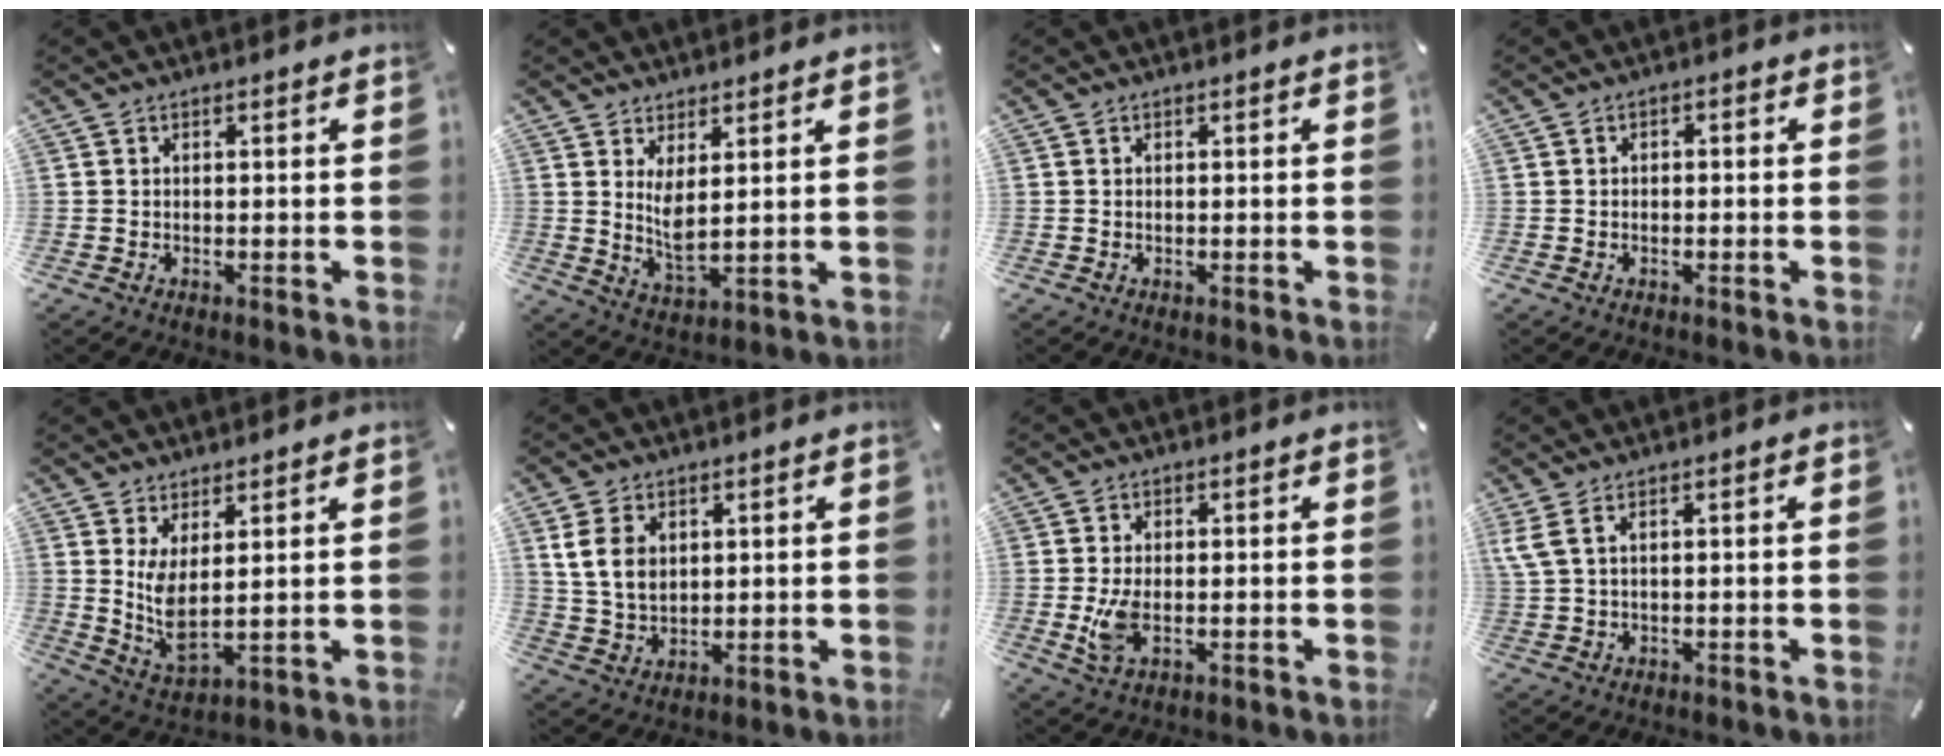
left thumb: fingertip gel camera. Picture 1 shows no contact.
{"total": 5.6, "force": [2.7, 1.8, 4.5], "torque": [-0.099, -0.019, 0.045]}
{"total": 0.0}
{"total": 1.0, "force": [-0.6, 0.5, 0.5], "torque": [-0.009, 0.004, -0.013]}
{"total": 7.0, "force": [3.0, 2.6, 5.7], "torque": [-0.131, -0.028, 0.053]}
{"total": 7.7, "force": [2.8, 5.8, 4.1], "torque": [-0.105, -0.002, 0.050]}
{"total": 5.5, "force": [-0.5, 3.0, 4.6], "torque": [-0.097, -0.006, -0.012]}
{"total": 3.0, "force": [1.2, 0.7, 2.6], "torque": [-0.063, -0.005, 0.020]}